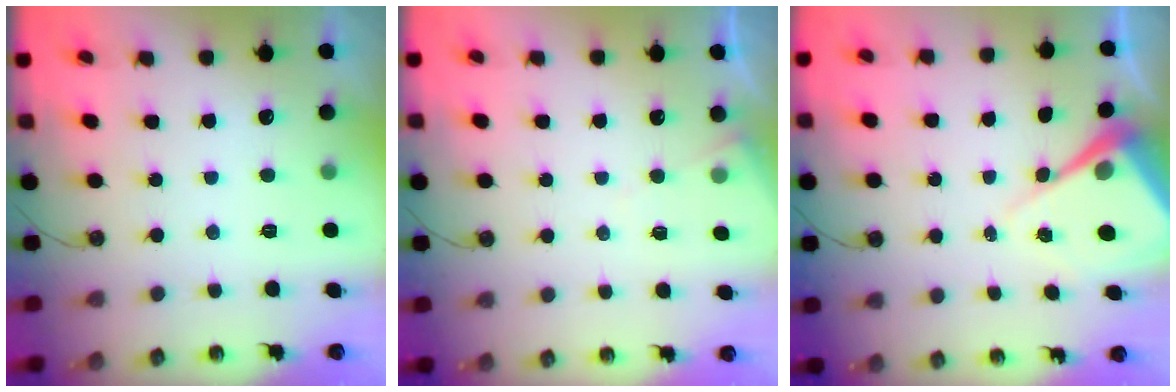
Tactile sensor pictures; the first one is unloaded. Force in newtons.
{"total": 5.5, "press": 5.5, "slide": 0.6}
{"total": 8.5, "press": 8.5, "slide": 0.6}